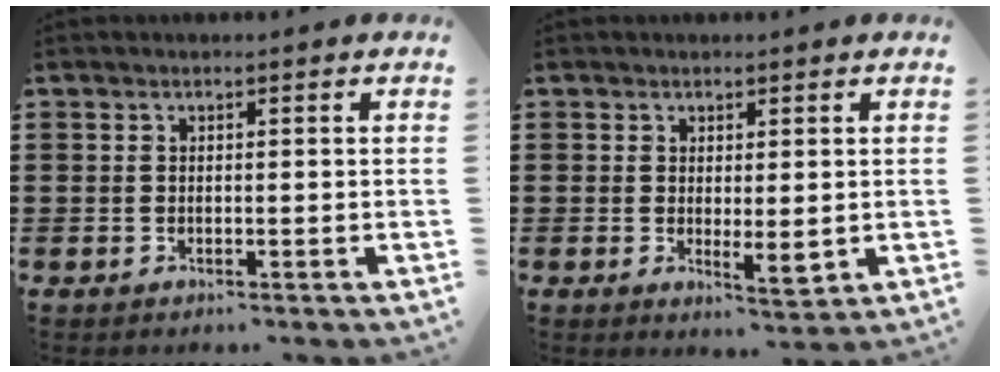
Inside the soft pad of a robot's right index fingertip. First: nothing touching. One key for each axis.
{"total": 3.1, "fx": 0.4, "fy": 1.1, "fz": 2.8, "tx": -0.043, "ty": -0.004, "tz": 0.007}